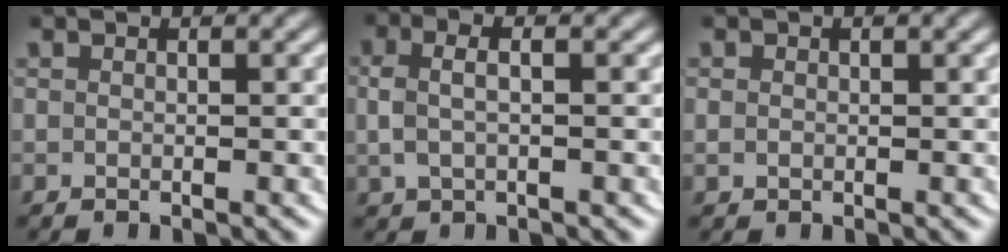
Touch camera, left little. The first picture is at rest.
{"total": 3.2, "force": [0.3, 1.7, 2.6], "torque": [-0.057, 0.003, 0.007]}
{"total": 0.9, "force": [0.0, 0.8, 0.5], "torque": [-0.010, -0.005, 0.004]}